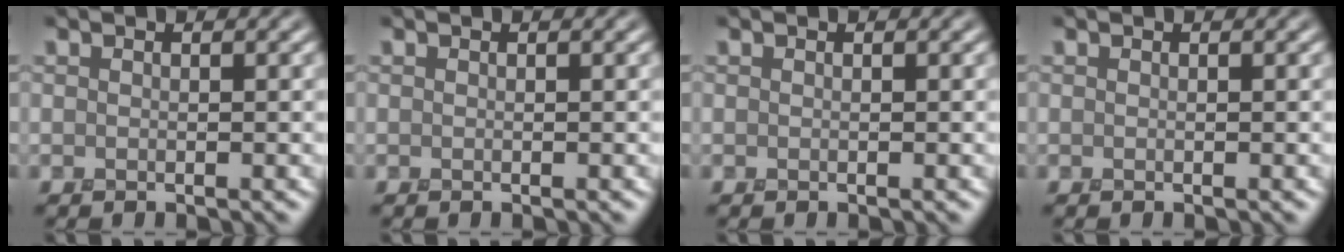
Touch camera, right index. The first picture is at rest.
{"total": 0.0}
{"total": 0.0}
{"total": 0.0}